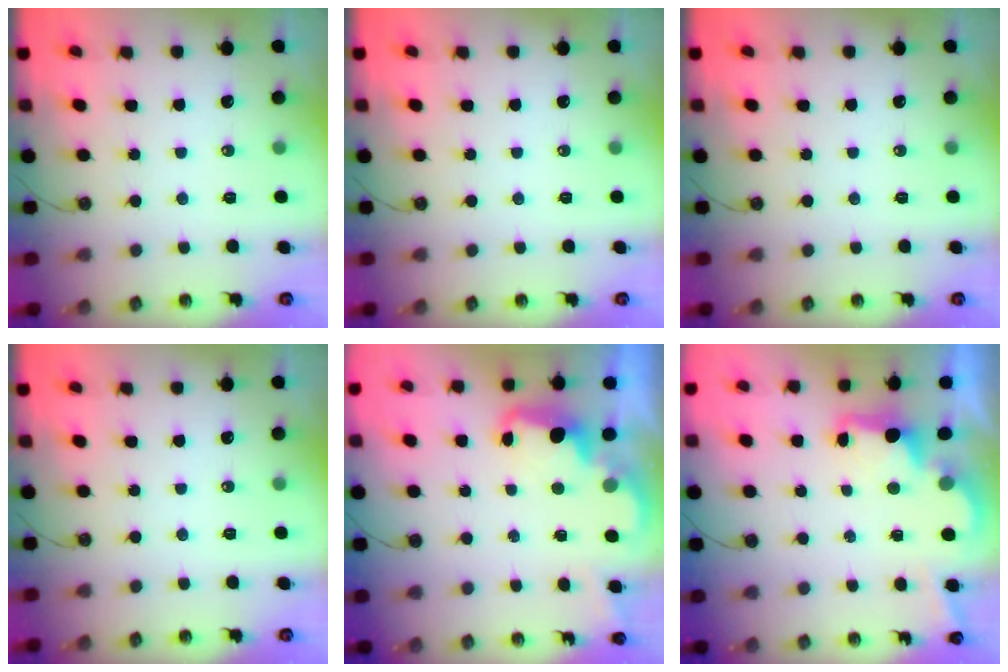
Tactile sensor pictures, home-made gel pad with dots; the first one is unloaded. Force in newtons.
{"total": 0.0}
{"total": 0.0}
{"total": 0.0}
{"total": 2.8, "press": 2.7, "slide": 0.7}
{"total": 2.6, "press": 2.4, "slide": 0.8}